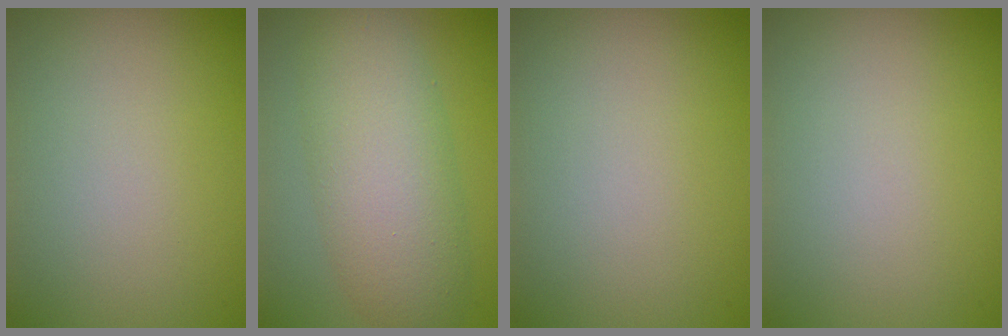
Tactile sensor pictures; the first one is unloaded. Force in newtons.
{"total": 7.2, "press": 7.2, "slide": 0.2}
{"total": 0.0}
{"total": 0.0}